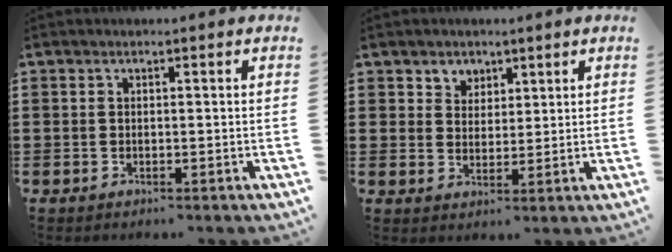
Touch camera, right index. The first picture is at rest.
{"total": 3.3, "force": [2.2, 2.5, -0.1], "torque": [-0.014, 0.008, 0.040]}